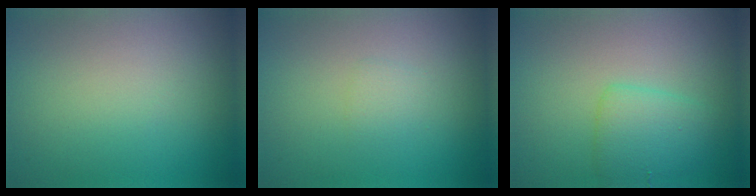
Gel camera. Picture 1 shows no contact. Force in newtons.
{"total": 0.9, "press": 0.9, "slide": 0.0}
{"total": 2.9, "press": 2.9, "slide": 0.0}